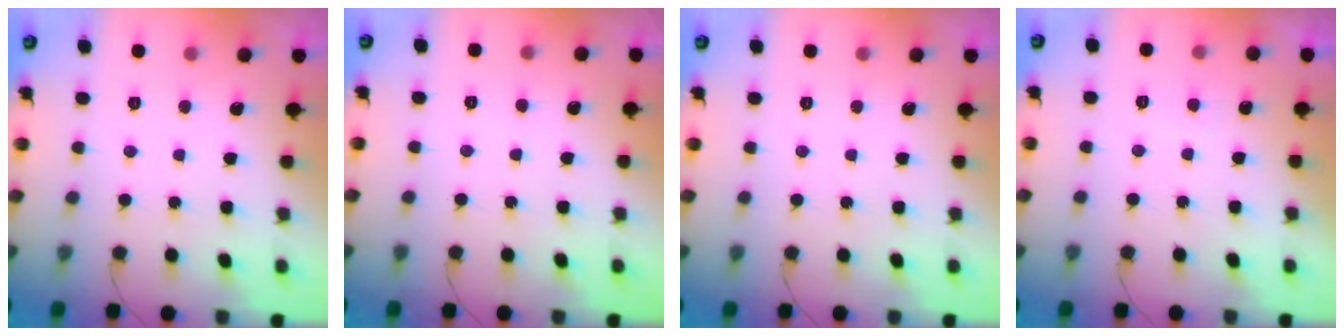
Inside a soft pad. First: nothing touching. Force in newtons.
{"total": 2.8, "press": 2.8, "slide": 0.3}
{"total": 0.0}
{"total": 2.0, "press": 2.0, "slide": 0.6}